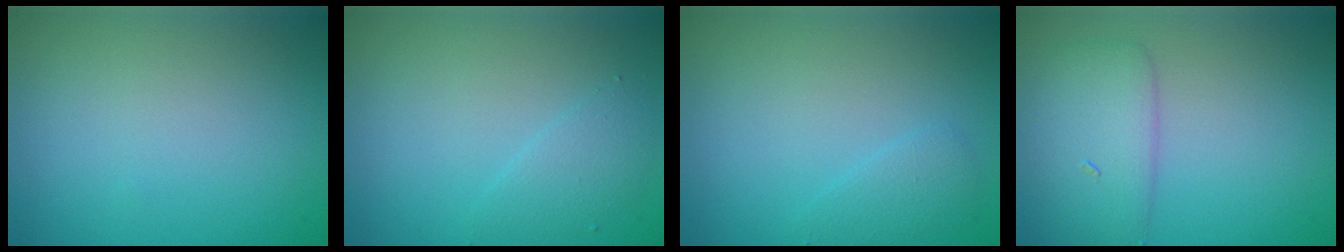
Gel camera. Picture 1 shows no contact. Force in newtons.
{"total": 1.6, "press": 1.6, "slide": 0.3}
{"total": 1.3, "press": 1.3, "slide": 0.0}
{"total": 3.6, "press": 3.6, "slide": 0.2}